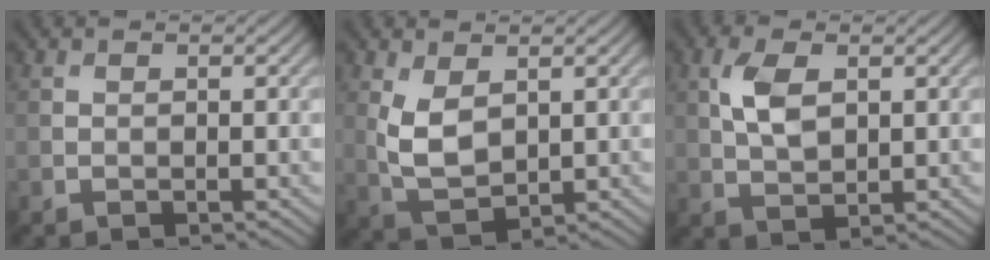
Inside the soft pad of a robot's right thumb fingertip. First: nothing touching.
{"total": 5.5, "force": [1.4, 3.0, 4.3], "torque": [-0.104, -0.005, 0.036]}
{"total": 4.9, "force": [1.4, 2.6, 4.0], "torque": [-0.093, 0.002, 0.028]}